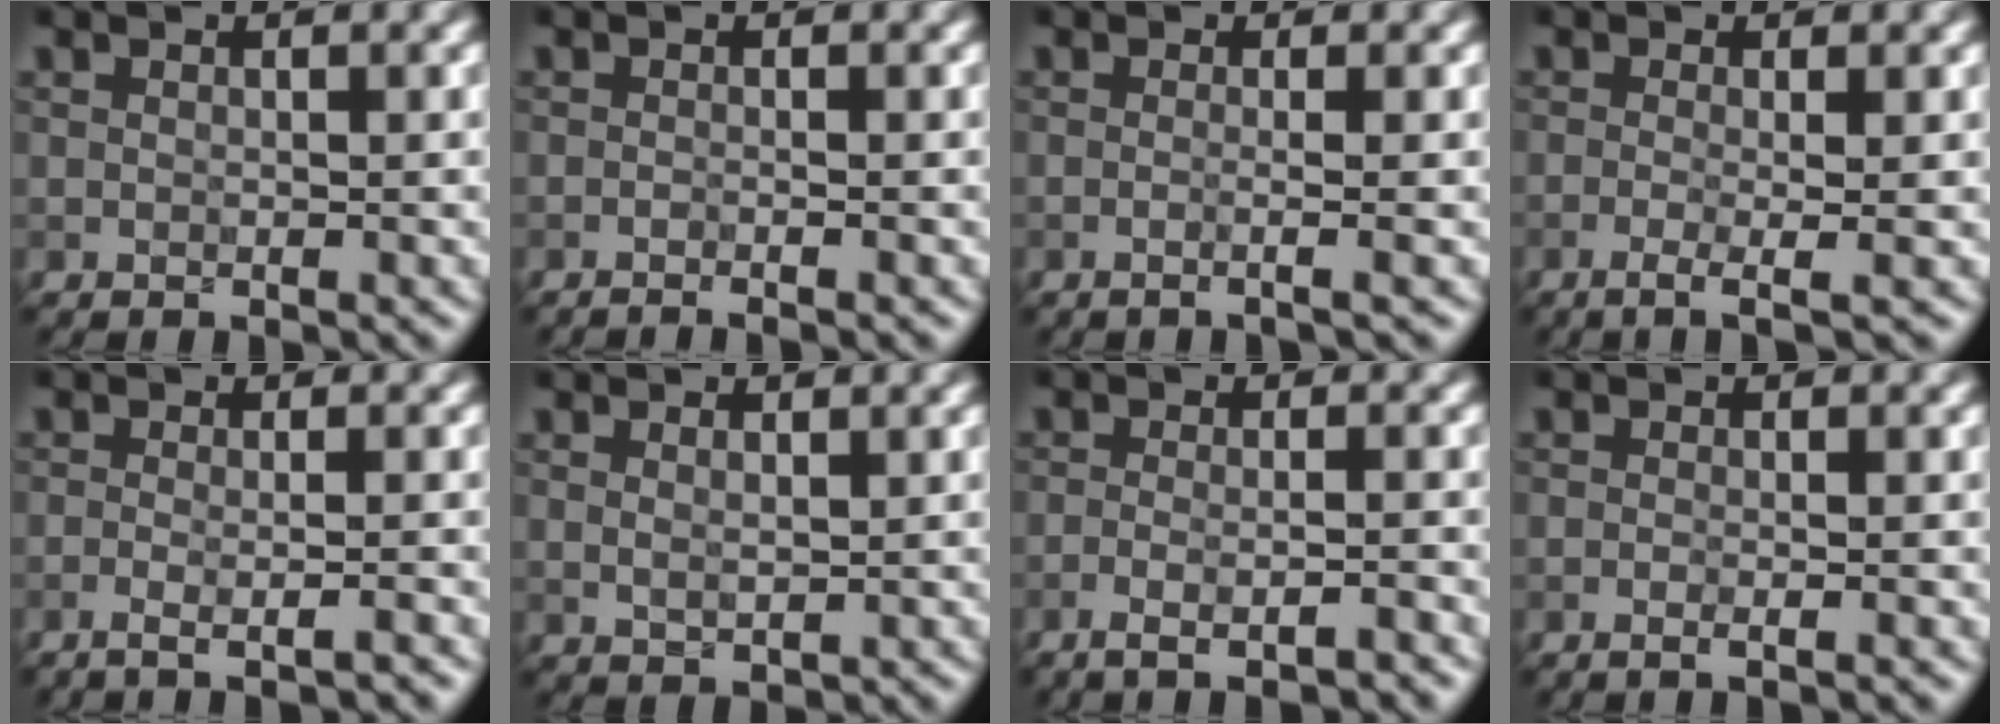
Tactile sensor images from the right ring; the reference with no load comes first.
{"total": 1.7, "force": [-1.1, 0.5, 1.2], "torque": [-0.007, 0.001, -0.020]}
{"total": 2.6, "force": [0.0, 1.3, 2.2], "torque": [-0.005, -0.002, -0.030]}
{"total": 3.1, "force": [-0.8, 1.1, 2.8], "torque": [-0.039, 0.000, -0.021]}
{"total": 3.5, "force": [-2.1, 1.0, 2.6], "torque": [-0.019, 0.002, -0.036]}
{"total": 1.2, "force": [0.4, 0.8, 0.9], "torque": [-0.019, 0.000, 0.010]}
{"total": 4.2, "force": [-3.0, 0.9, 2.7], "torque": [-0.038, 0.001, -0.052]}
{"total": 1.7, "force": [-0.6, 0.8, 1.4], "torque": [-0.002, 0.000, -0.023]}